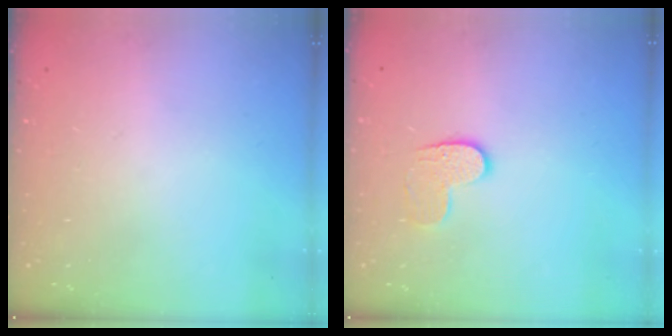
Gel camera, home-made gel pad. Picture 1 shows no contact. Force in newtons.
{"total": 6.2, "press": 6.2, "slide": 0.3}